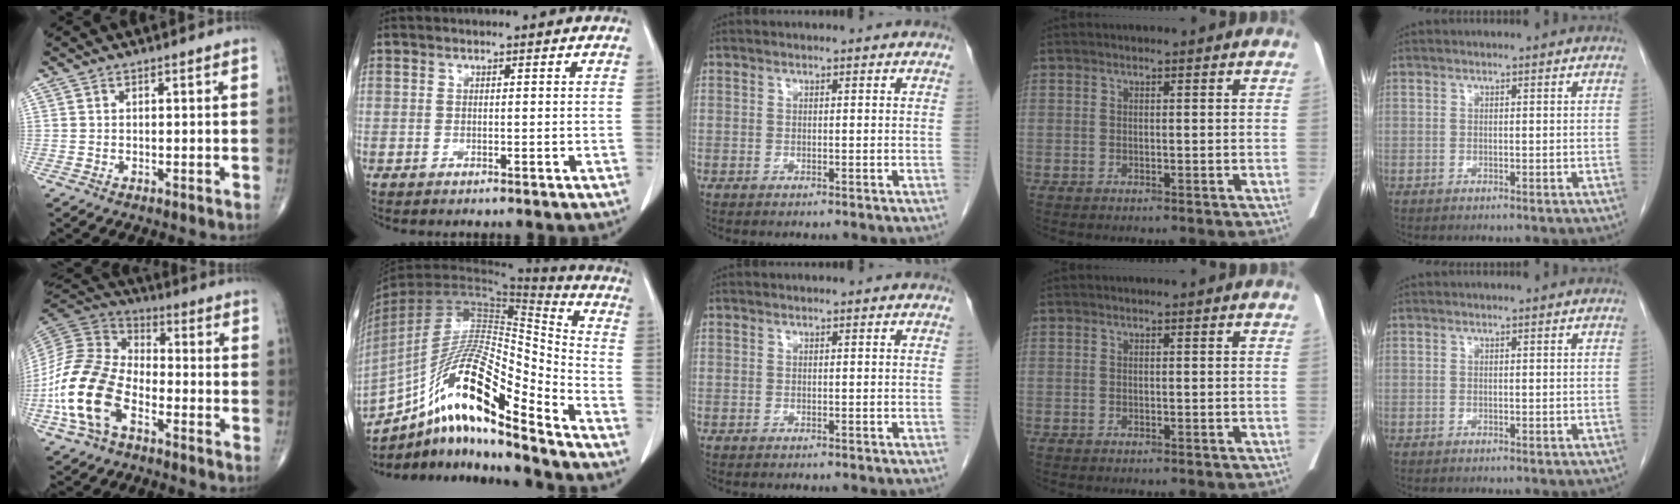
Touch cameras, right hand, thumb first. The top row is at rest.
{"thumb": {"total": 16.7, "force": [-6.4, 9.7, 12.0], "torque": [-0.244, 0.042, -0.134]}, "index": {"total": 19.7, "force": [-12.8, 2.7, 14.7], "torque": [-0.284, 0.006, -0.229]}}